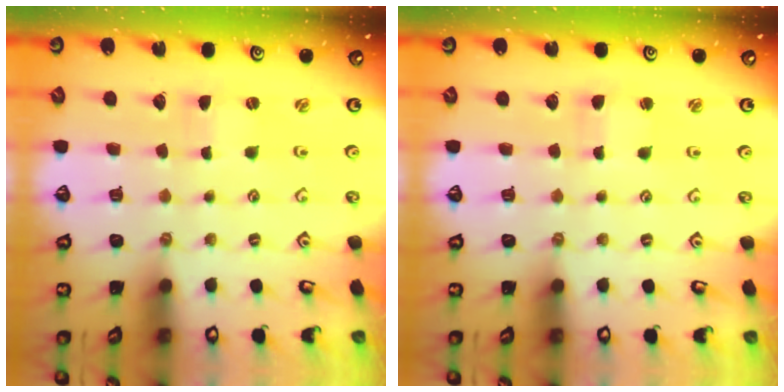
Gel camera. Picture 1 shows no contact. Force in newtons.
{"total": 2.3, "press": 2.3, "slide": 0.3}